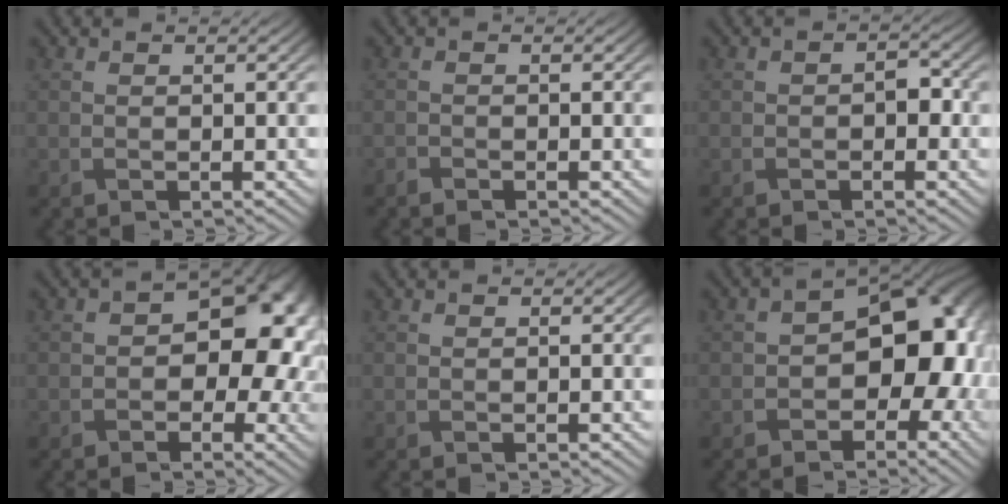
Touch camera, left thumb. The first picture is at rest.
{"total": 0.8, "force": [-0.7, 0.2, 0.1], "torque": [-0.003, -0.002, -0.016]}
{"total": 1.8, "force": [-0.5, 1.2, 1.2], "torque": [-0.022, -0.001, -0.012]}
{"total": 9.9, "force": [-0.5, 6.6, 7.4], "torque": [-0.072, -0.006, -0.010]}
{"total": 0.0}
{"total": 12.1, "force": [-1.8, 8.0, 8.9], "torque": [-0.095, -0.013, -0.028]}